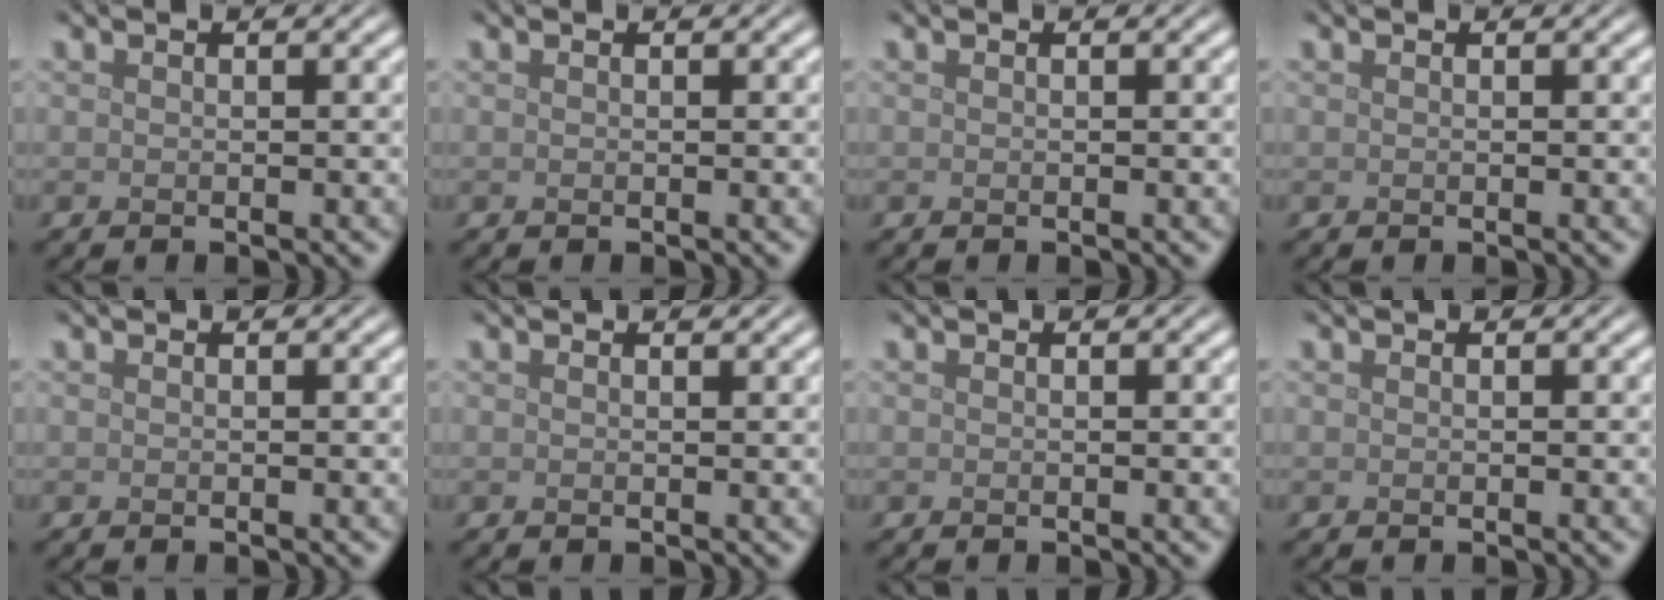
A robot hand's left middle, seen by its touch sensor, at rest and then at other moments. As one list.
[{"total": 0.0}, {"total": 0.0}, {"total": 0.0}, {"total": 0.0}, {"total": 0.5, "force": [0.5, 0.0, 0.1], "torque": [-0.002, -0.002, 0.007]}, {"total": 0.0}, {"total": 0.0}]